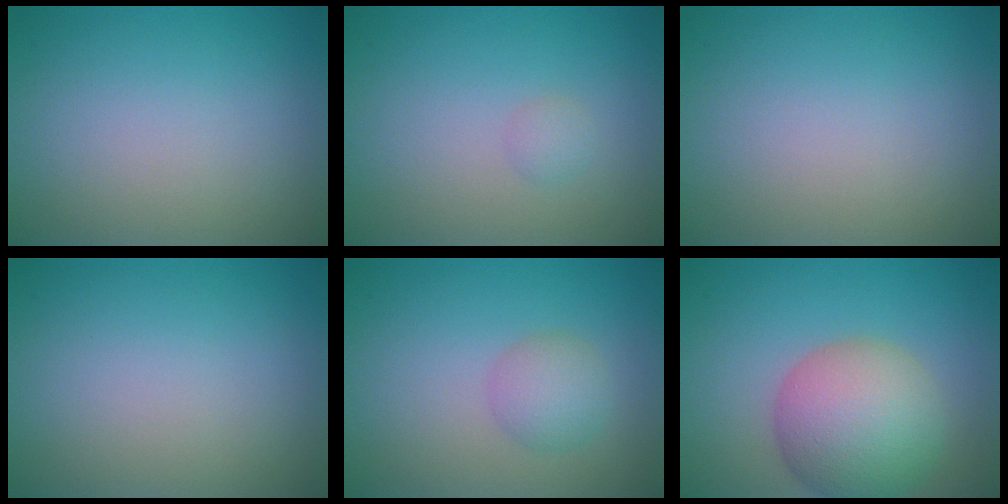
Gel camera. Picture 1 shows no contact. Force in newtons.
{"total": 0.8, "press": 0.8, "slide": 0.1}
{"total": 0.0}
{"total": 0.0}
{"total": 2.4, "press": 2.4, "slide": 0.1}
{"total": 8.1, "press": 8.1, "slide": 0.3}